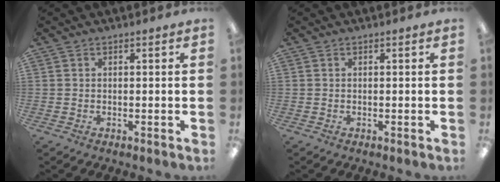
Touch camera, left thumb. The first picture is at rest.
{"total": 0.0}